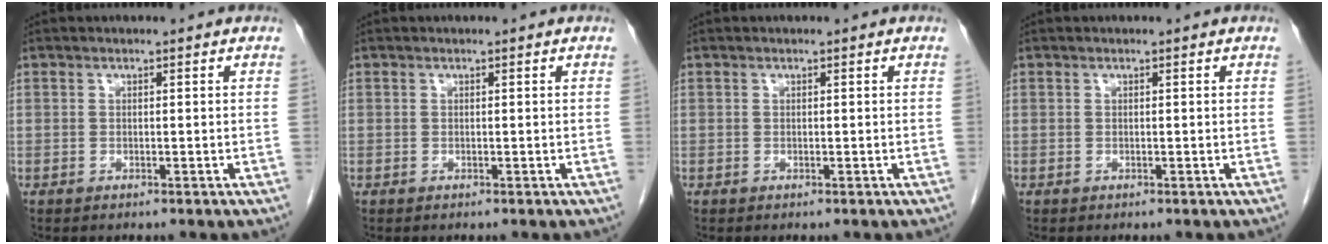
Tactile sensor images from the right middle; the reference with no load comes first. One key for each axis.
{"total": 0.0}
{"total": 0.0}
{"total": 0.0}